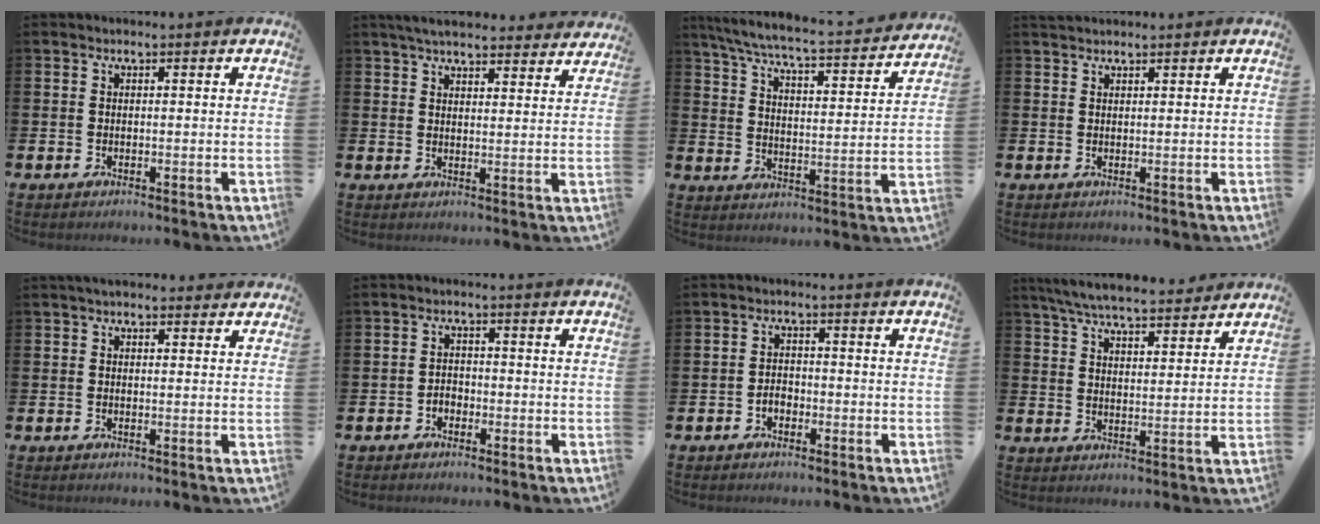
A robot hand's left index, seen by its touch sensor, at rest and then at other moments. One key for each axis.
{"total": 5.2, "fx": 4.9, "fy": 0.9, "fz": 1.3, "tx": -0.024, "ty": -0.024, "tz": 0.087}
{"total": 6.4, "fx": 5.8, "fy": 0.4, "fz": 2.8, "tx": -0.077, "ty": -0.046, "tz": 0.092}
{"total": 1.4, "fx": 1.4, "fy": 0.4, "fz": 0.2, "tx": 0.007, "ty": 0.000, "tz": 0.023}
{"total": 3.4, "fx": 3.2, "fy": 0.9, "fz": 0.8, "tx": -0.015, "ty": -0.008, "tz": 0.058}
{"total": 1.6, "fx": -1.0, "fy": 1.2, "fz": 0.4, "tx": -0.007, "ty": 0.003, "tz": -0.022}
{"total": 1.7, "fx": -0.8, "fy": 1.2, "fz": 0.8, "tx": -0.021, "ty": 0.005, "tz": -0.017}
{"total": 6.9, "fx": 6.6, "fy": 0.9, "fz": 1.9, "tx": -0.053, "ty": -0.033, "tz": 0.118}